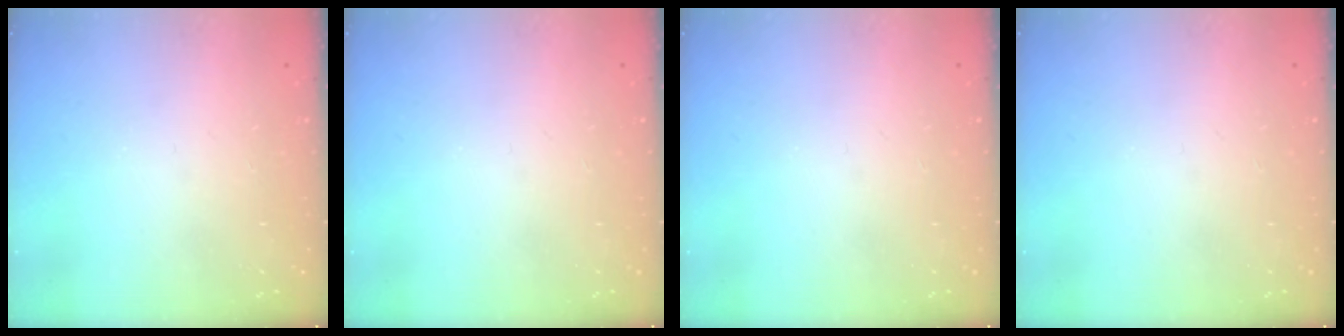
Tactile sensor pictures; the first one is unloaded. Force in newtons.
{"total": 0.0}
{"total": 0.0}
{"total": 0.0}